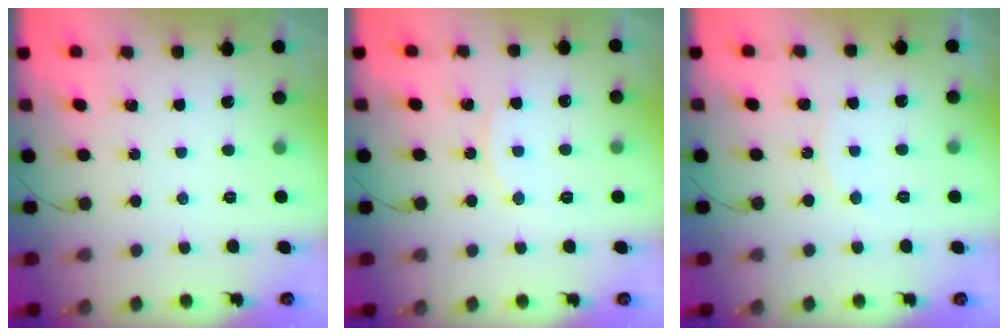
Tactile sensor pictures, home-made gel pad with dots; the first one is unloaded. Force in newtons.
{"total": 7.8, "press": 7.8, "slide": 0.4}
{"total": 5.8, "press": 5.8, "slide": 0.6}